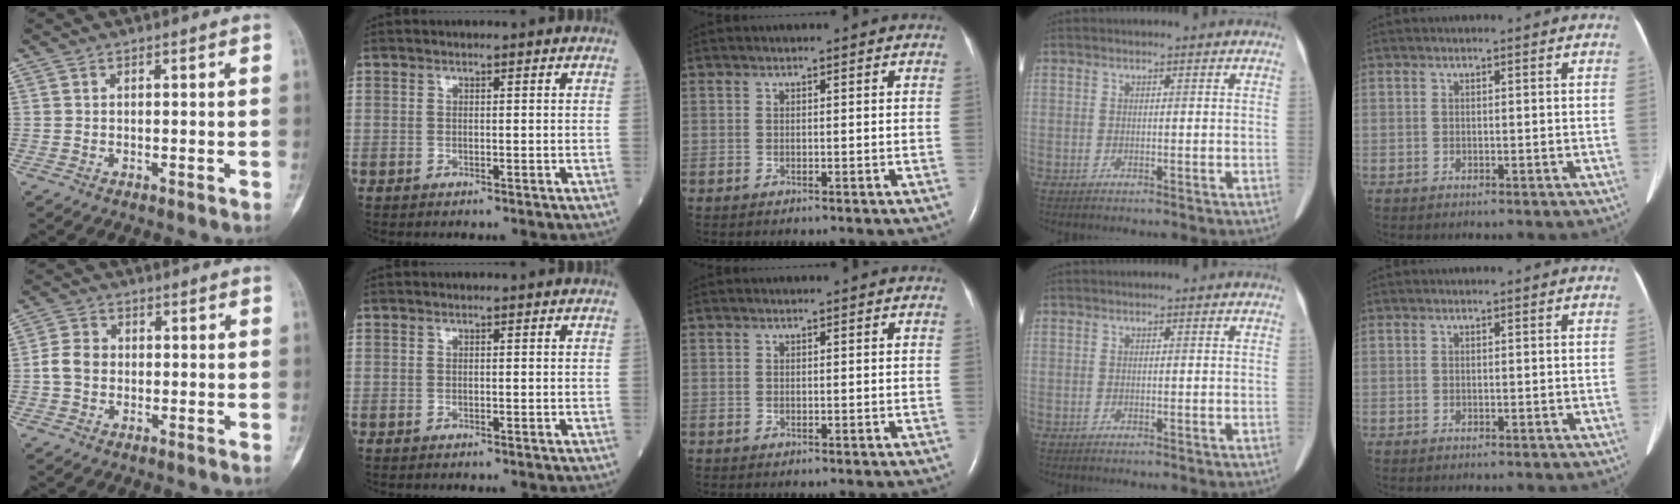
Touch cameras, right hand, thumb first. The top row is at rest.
{"thumb": {"total": 4.6, "force": [-0.5, 3.7, 2.7], "torque": [-0.051, 0.013, -0.016]}}